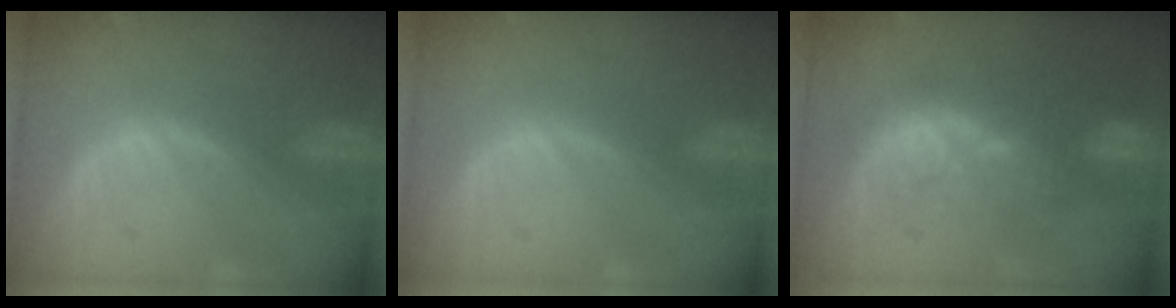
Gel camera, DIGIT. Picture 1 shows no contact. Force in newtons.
{"total": 0.0}
{"total": 9.7, "press": 9.1, "slide": 3.4}